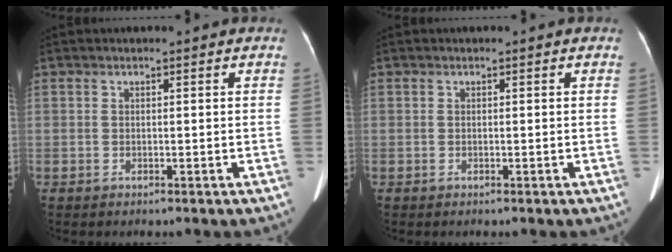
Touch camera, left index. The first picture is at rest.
{"total": 0.0}